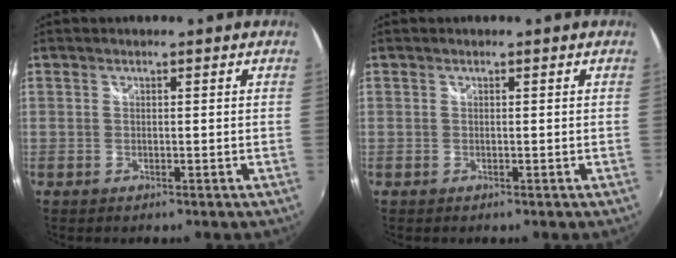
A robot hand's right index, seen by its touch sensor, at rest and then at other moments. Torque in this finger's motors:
{"motor_torque": [0.00, 0.00, 0.00, 0.00]}